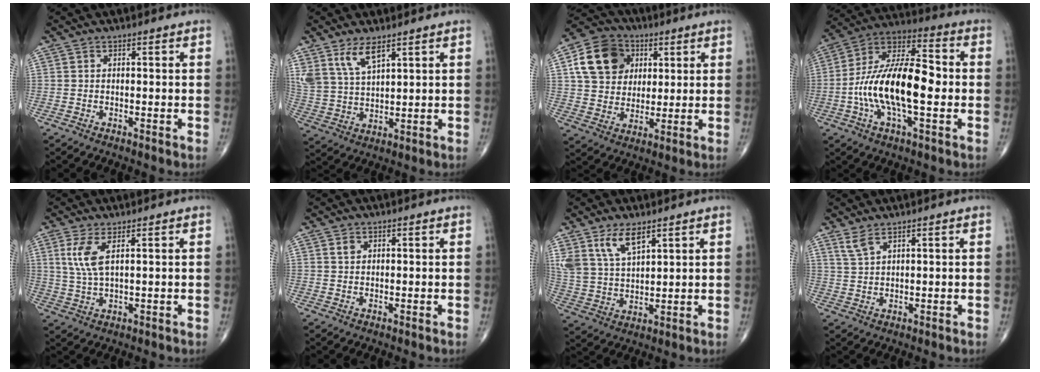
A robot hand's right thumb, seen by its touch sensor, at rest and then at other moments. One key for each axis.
{"total": 7.7, "fx": 5.0, "fy": 3.0, "fz": 5.0, "tx": -0.096, "ty": -0.022, "tz": 0.106}
{"total": 13.1, "fx": 4.0, "fy": 10.6, "fz": 6.6, "tx": -0.095, "ty": -0.002, "tz": 0.067}
{"total": 19.6, "fx": -2.4, "fy": 8.2, "fz": 17.6, "tx": -0.321, "ty": 0.034, "tz": -0.049}
{"total": 5.4, "fx": 2.0, "fy": 1.6, "fz": 4.7, "tx": -0.115, "ty": -0.009, "tz": 0.051}
{"total": 1.1, "fx": 0.5, "fy": 0.8, "fz": 0.5, "tx": -0.006, "ty": -0.001, "tz": 0.009}
{"total": 9.0, "fx": 5.7, "fy": 3.9, "fz": 5.8, "tx": -0.109, "ty": -0.022, "tz": 0.121}
{"total": 2.9, "fx": 2.1, "fy": 0.7, "fz": 1.8, "tx": -0.043, "ty": -0.006, "tz": 0.052}